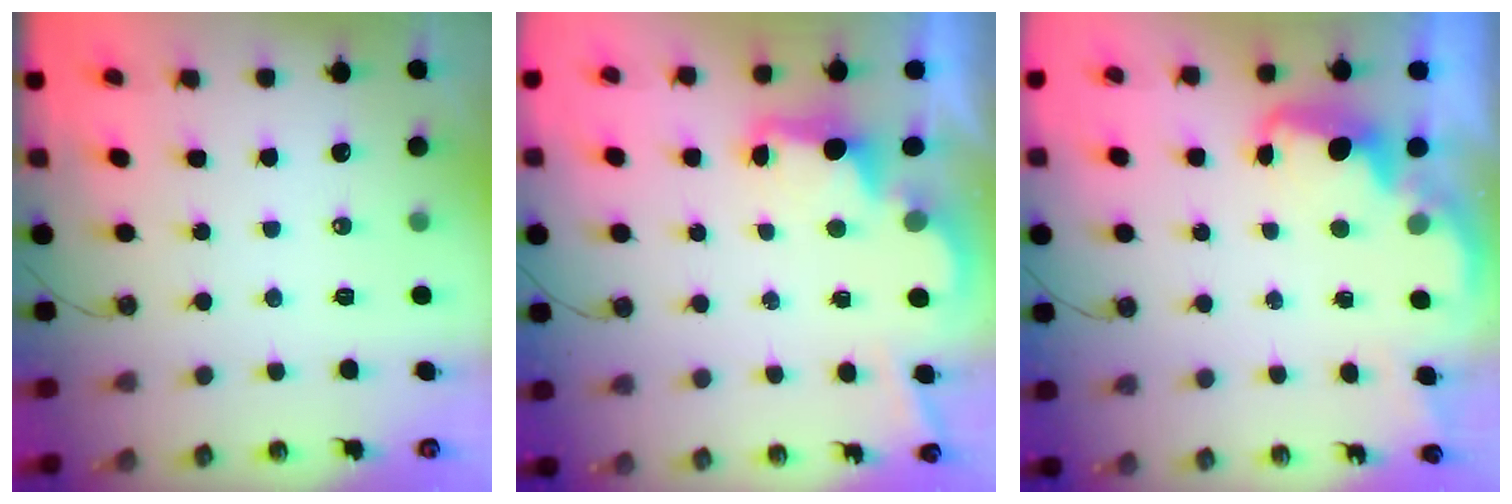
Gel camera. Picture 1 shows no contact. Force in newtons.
{"total": 2.6, "press": 2.4, "slide": 0.8}
{"total": 2.4, "press": 2.3, "slide": 0.7}